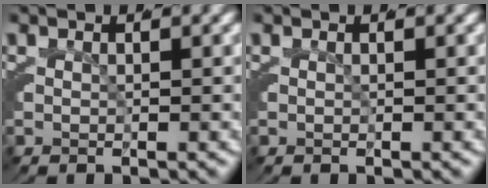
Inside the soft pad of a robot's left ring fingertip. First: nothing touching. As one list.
[{"total": 0.0}]